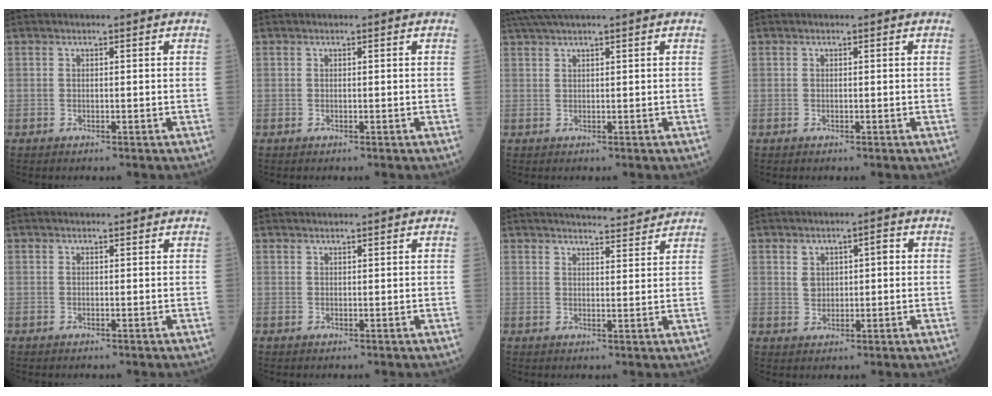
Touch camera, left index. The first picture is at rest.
{"total": 0.0}
{"total": 3.6, "force": [2.9, -0.8, 1.9], "torque": [-0.039, 0.021, 0.060]}
{"total": 0.0}
{"total": 1.4, "force": [1.3, 0.3, 0.5], "torque": [-0.009, 0.018, 0.020]}
{"total": 1.1, "force": [1.1, -0.1, 0.2], "torque": [-0.004, 0.015, 0.025]}
{"total": 9.3, "force": [8.9, 1.0, 2.5], "torque": [-0.034, 0.006, 0.112]}
{"total": 3.7, "force": [1.1, 2.3, 2.8], "torque": [-0.048, 0.017, 0.022]}